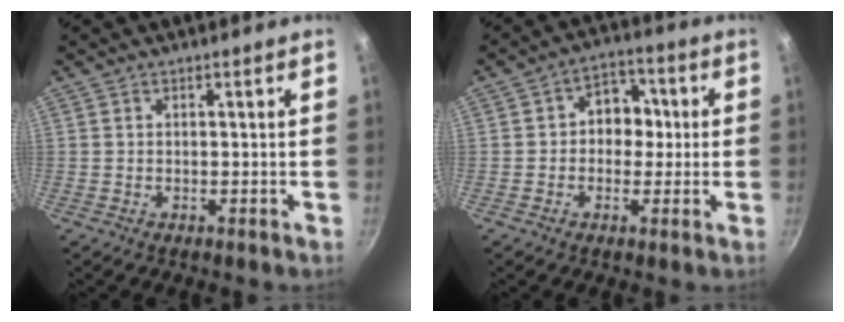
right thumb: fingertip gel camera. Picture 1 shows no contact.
{"total": 7.7, "force": [0.3, 6.2, 4.5], "torque": [-0.009, 0.016, -0.006]}